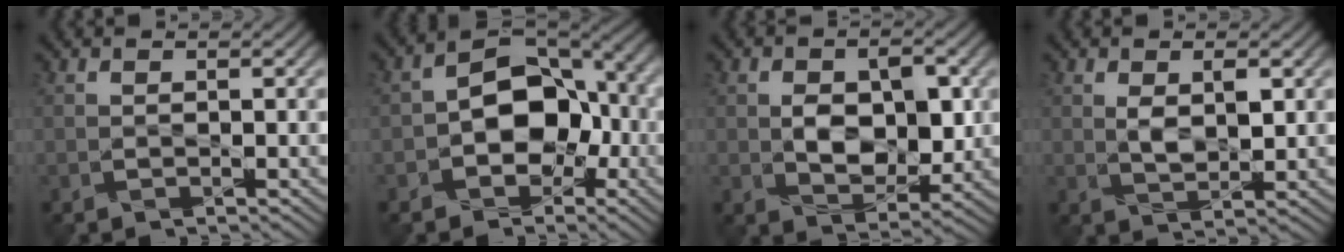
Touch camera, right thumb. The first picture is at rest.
{"total": 9.4, "force": [-1.7, 6.8, 6.2], "torque": [-0.097, 0.002, -0.040]}
{"total": 7.1, "force": [0.2, 4.6, 5.4], "torque": [-0.089, -0.006, 0.006]}
{"total": 3.5, "force": [0.9, 1.9, 2.9], "torque": [-0.059, -0.006, 0.019]}